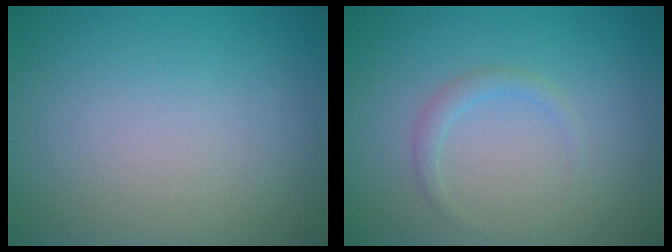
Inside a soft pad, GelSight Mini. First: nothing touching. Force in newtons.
{"total": 1.1, "press": 1.1, "slide": 0.1}